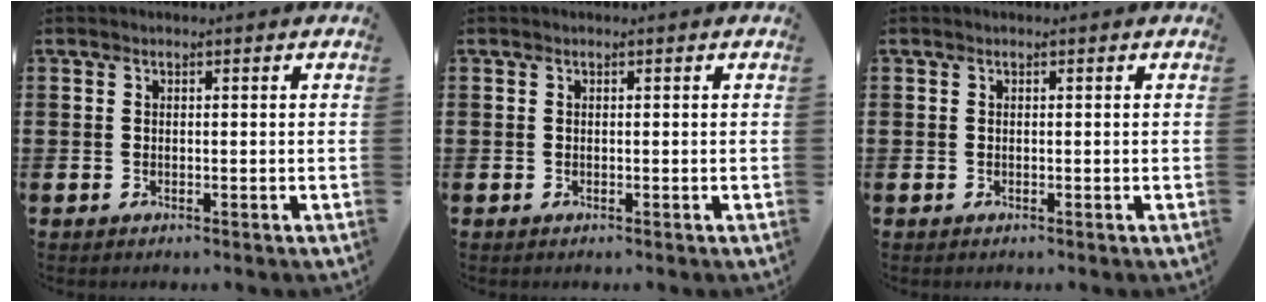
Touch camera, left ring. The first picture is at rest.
{"total": 0.0}
{"total": 0.0}